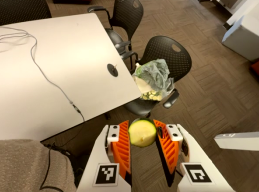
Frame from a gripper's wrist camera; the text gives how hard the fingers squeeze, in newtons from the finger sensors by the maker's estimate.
{"total": 11.4, "left": 11.5, "right": 11.2}